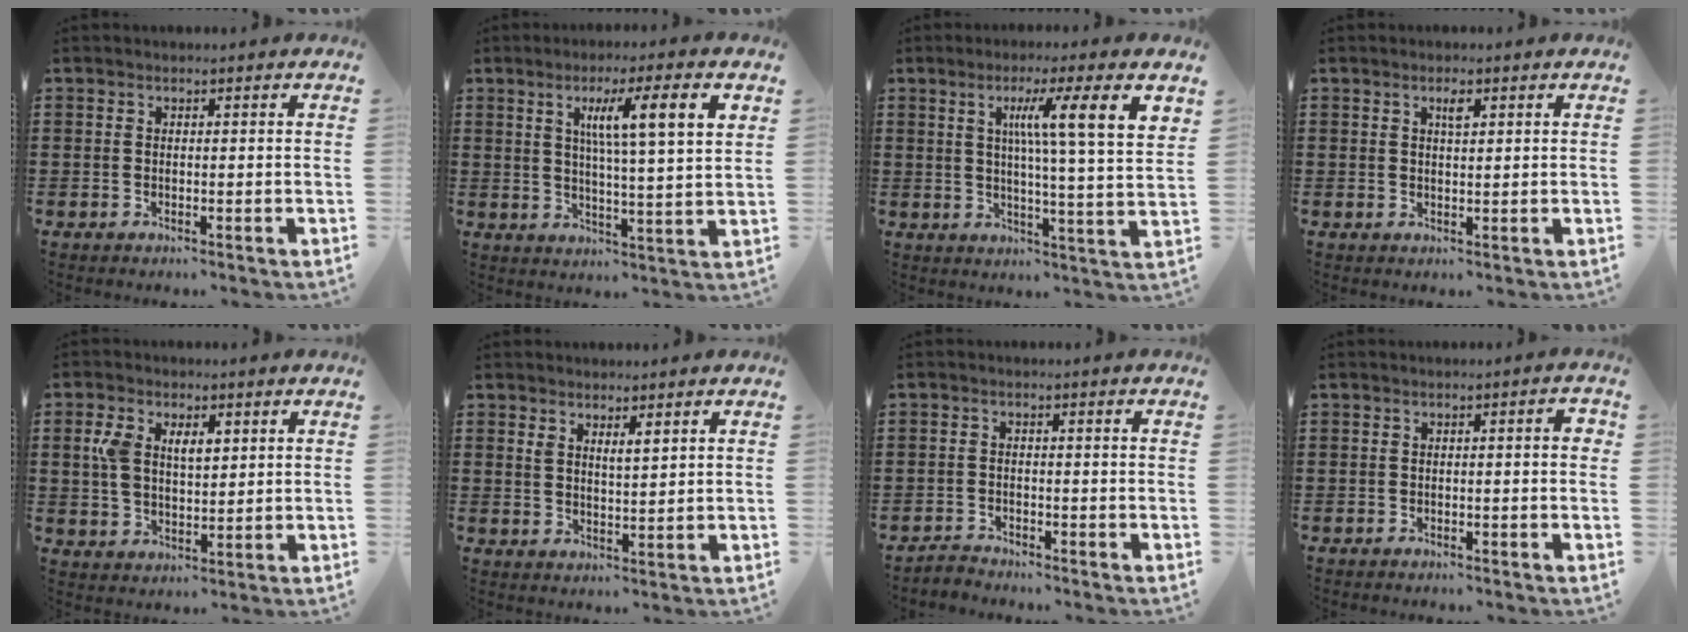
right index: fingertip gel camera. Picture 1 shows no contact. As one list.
[{"total": 8.7, "force": [3.3, 1.0, 7.9], "torque": [-0.143, -0.001, 0.049]}, {"total": 9.0, "force": [3.6, 0.2, 8.3], "torque": [-0.144, -0.011, 0.052]}, {"total": 1.8, "force": [0.9, 0.5, 1.5], "torque": [-0.024, 0.000, 0.012]}, {"total": 5.7, "force": [1.9, 3.3, 4.3], "torque": [-0.095, 0.013, 0.033]}, {"total": 2.3, "force": [1.8, 0.6, 1.3], "torque": [-0.019, 0.000, 0.029]}, {"total": 1.7, "force": [-1.7, 0.3, -0.1], "torque": [-0.005, 0.005, -0.037]}, {"total": 1.6, "force": [-0.7, 0.2, 1.5], "torque": [-0.025, 0.001, -0.013]}]